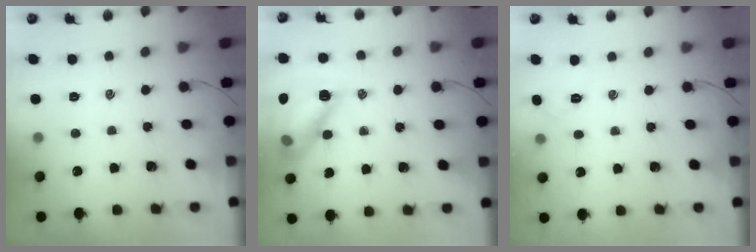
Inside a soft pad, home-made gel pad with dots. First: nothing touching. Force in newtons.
{"total": 14.9, "press": 14.8, "slide": 1.5}
{"total": 2.6, "press": 2.4, "slide": 0.8}